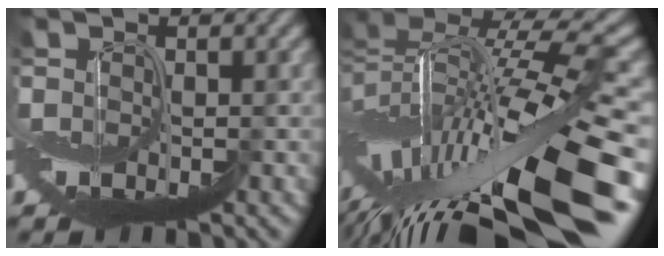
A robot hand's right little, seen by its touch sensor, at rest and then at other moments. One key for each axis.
{"total": 16.2, "fx": -3.2, "fy": 5.1, "fz": 15.0, "tx": -0.259, "ty": 0.002, "tz": -0.049}